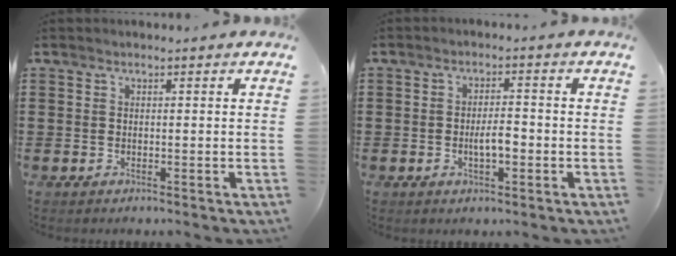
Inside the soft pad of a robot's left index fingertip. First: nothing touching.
{"total": 3.6, "force": [-0.8, 1.2, 3.3], "torque": [-0.059, 0.004, -0.016]}